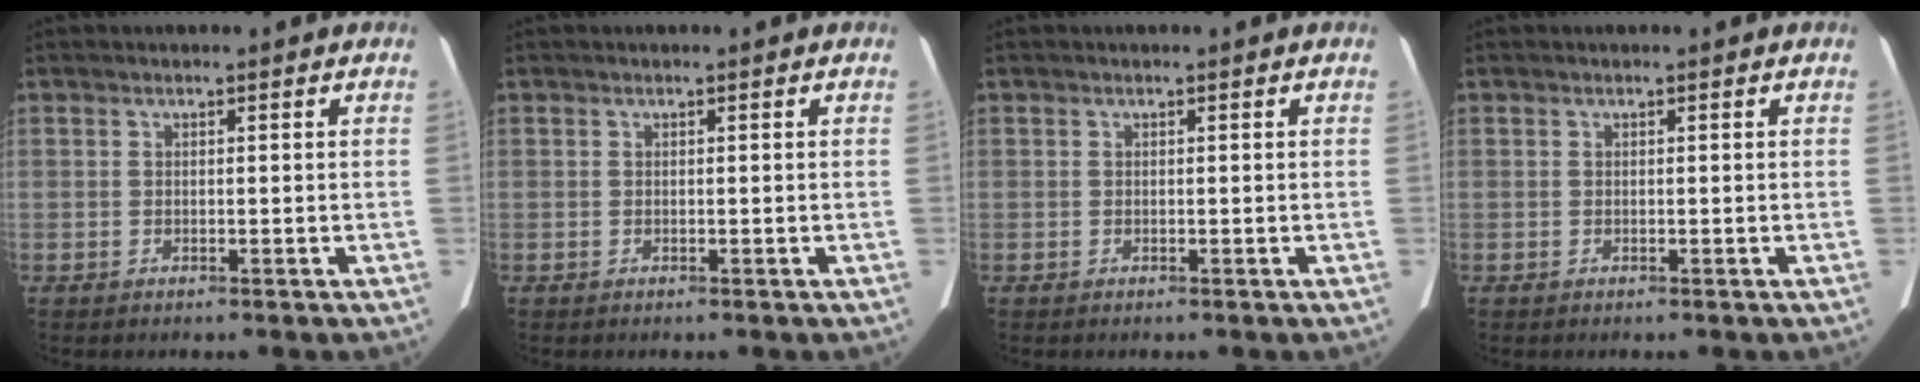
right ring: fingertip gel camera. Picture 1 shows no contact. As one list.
[{"total": 0.0}, {"total": 0.0}, {"total": 0.0}]